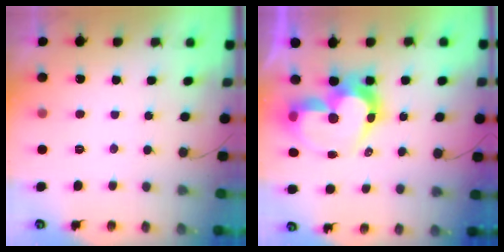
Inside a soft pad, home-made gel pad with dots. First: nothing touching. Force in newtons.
{"total": 14.6, "press": 14.5, "slide": 1.6}